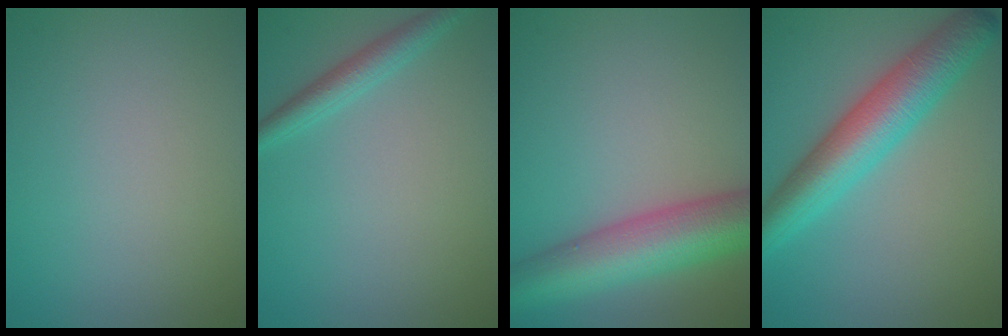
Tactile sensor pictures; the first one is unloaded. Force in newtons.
{"total": 2.2, "press": 2.2, "slide": 0.1}
{"total": 9.1, "press": 9.1, "slide": 0.2}
{"total": 6.9, "press": 6.9, "slide": 0.1}